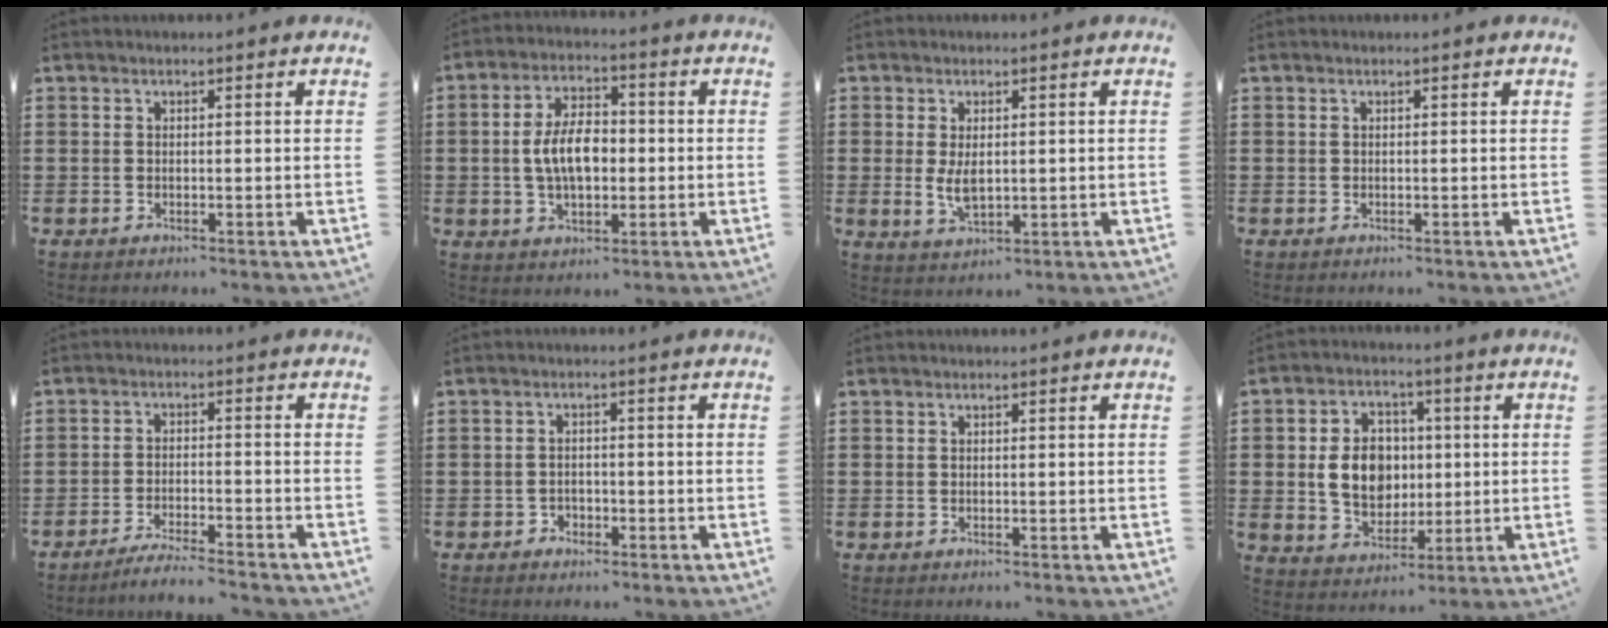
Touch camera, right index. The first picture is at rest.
{"total": 7.4, "force": [-0.3, 4.1, 6.1], "torque": [-0.121, 0.006, -0.011]}
{"total": 4.0, "force": [0.2, 2.1, 3.4], "torque": [-0.075, 0.003, 0.002]}
{"total": 0.0}
{"total": 3.8, "force": [-3.6, -0.5, 0.8], "torque": [-0.023, -0.006, -0.075]}
{"total": 1.6, "force": [-1.2, 1.0, 0.1], "torque": [-0.008, 0.000, -0.026]}
{"total": 0.0}
{"total": 8.3, "force": [0.3, 6.7, 4.9], "torque": [-0.101, 0.013, 0.002]}